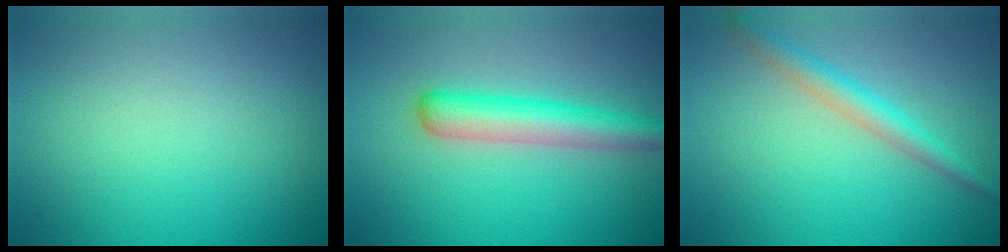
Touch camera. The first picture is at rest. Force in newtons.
{"total": 4.3, "press": 4.3, "slide": 0.1}
{"total": 2.7, "press": 2.7, "slide": 0.2}